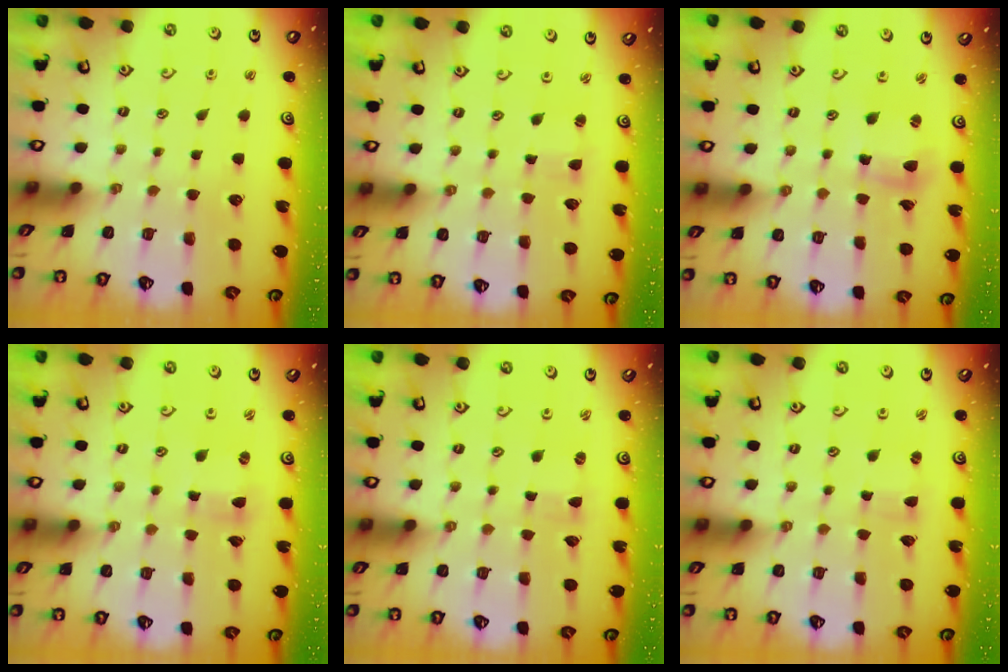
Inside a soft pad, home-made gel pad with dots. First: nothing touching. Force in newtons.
{"total": 1.5, "press": 1.4, "slide": 0.2}
{"total": 6.7, "press": 6.6, "slide": 0.8}
{"total": 2.5, "press": 2.5, "slide": 0.2}
{"total": 0.0}
{"total": 0.9, "press": 0.8, "slide": 0.1}